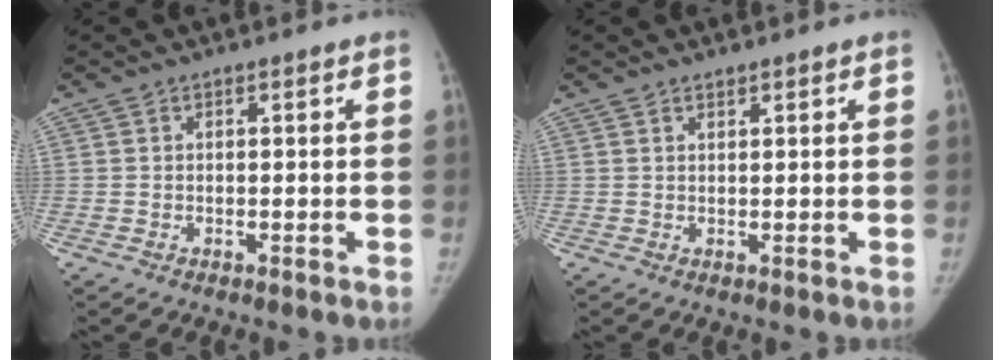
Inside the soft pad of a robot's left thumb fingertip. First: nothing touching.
{"total": 0.9, "force": [0.8, 0.3, 0.3], "torque": [-0.003, -0.006, 0.014]}